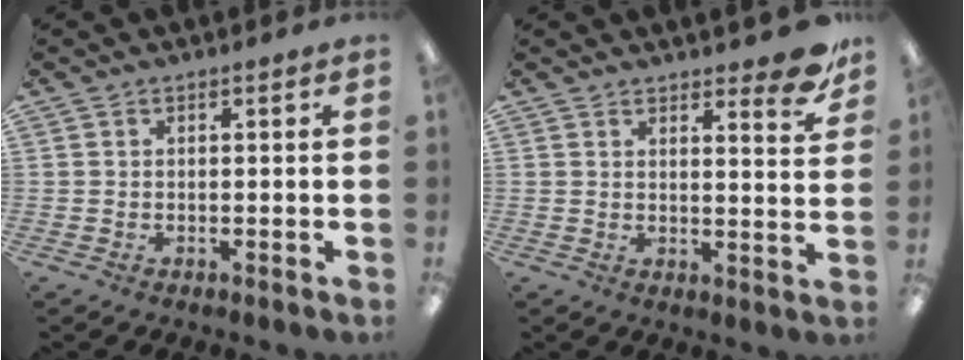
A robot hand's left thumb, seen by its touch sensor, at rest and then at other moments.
{"total": 7.2, "force": [5.8, 1.9, 3.7], "torque": [-0.032, -0.042, 0.096]}